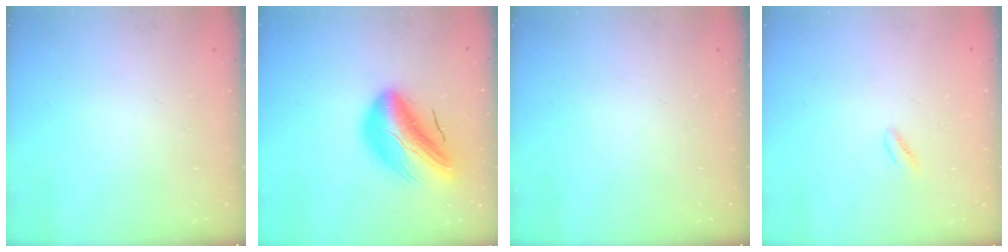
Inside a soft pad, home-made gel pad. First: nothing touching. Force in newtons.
{"total": 18.3, "press": 17.6, "slide": 4.7}
{"total": 0.0}
{"total": 1.9, "press": 1.7, "slide": 0.8}